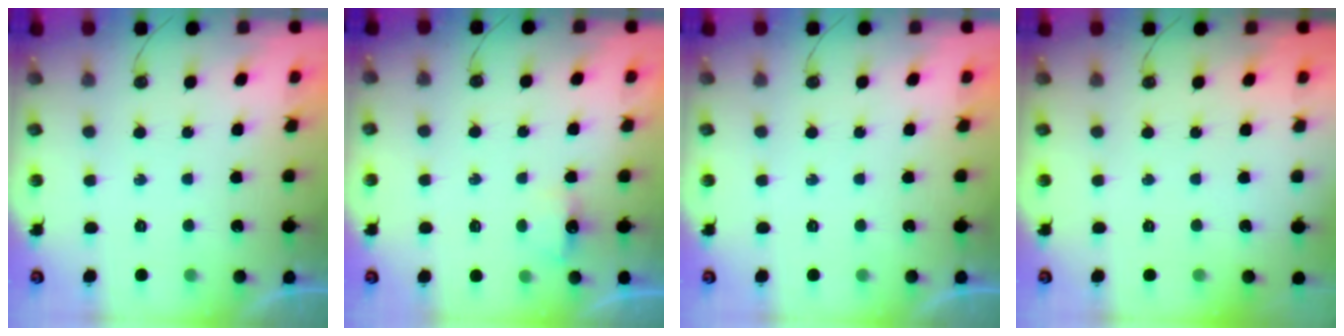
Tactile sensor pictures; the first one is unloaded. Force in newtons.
{"total": 3.3, "press": 3.3, "slide": 0.4}
{"total": 0.0}
{"total": 0.0}